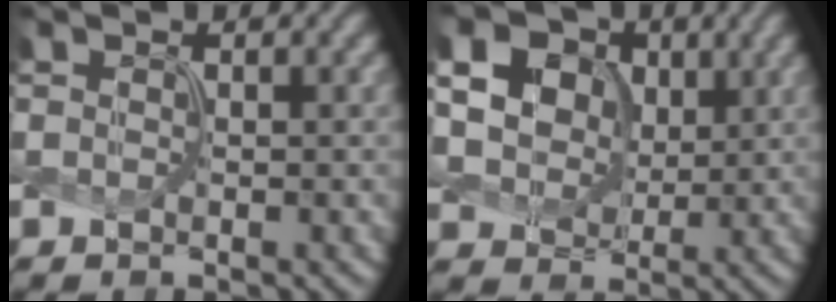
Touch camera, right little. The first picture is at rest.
{"total": 14.3, "force": [5.8, 11.3, 6.6], "torque": [-0.183, 0.027, 0.115]}